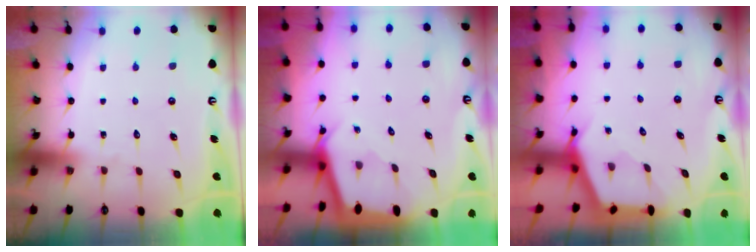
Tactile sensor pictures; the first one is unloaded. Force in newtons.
{"total": 2.2, "press": 2.2, "slide": 0.1}
{"total": 2.6, "press": 2.6, "slide": 0.4}